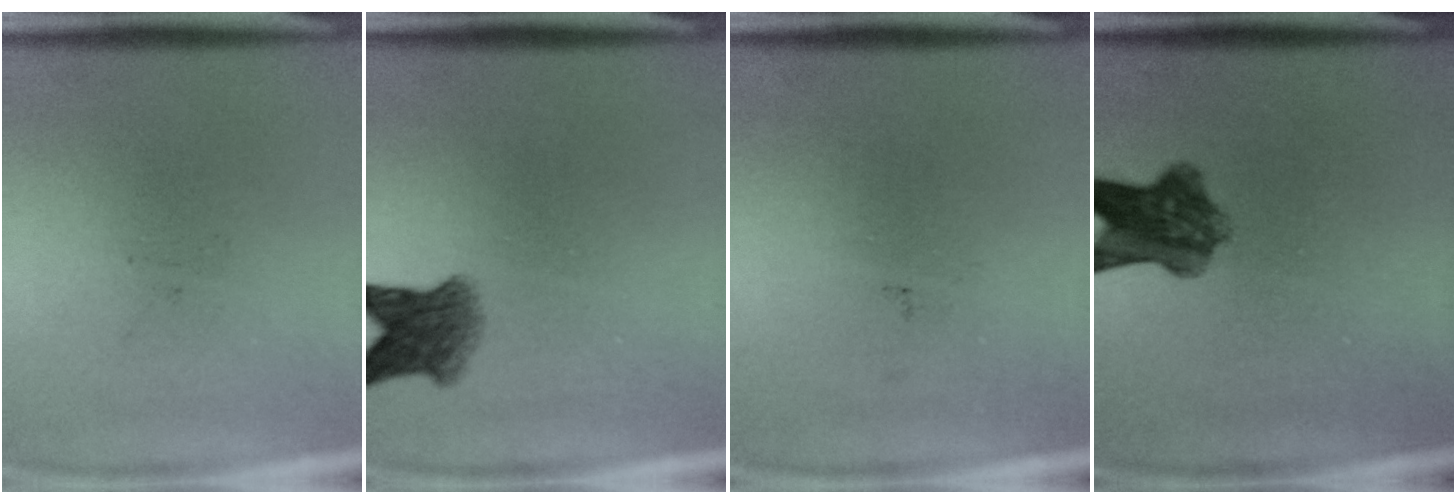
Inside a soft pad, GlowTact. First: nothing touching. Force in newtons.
{"total": 4.6}
{"total": 0.0}
{"total": 7.1}